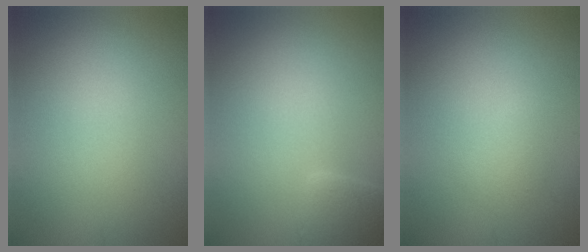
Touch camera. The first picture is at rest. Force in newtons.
{"total": 2.8, "press": 2.8, "slide": 0.2}
{"total": 1.1, "press": 1.1, "slide": 0.1}